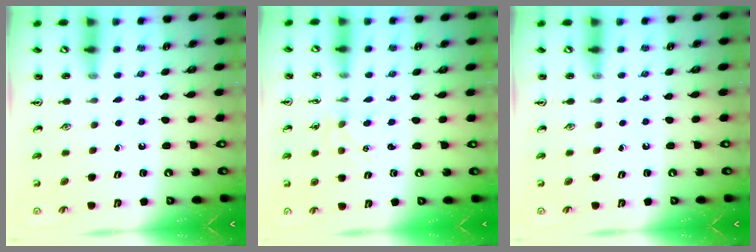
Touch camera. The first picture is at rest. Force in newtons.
{"total": 1.0, "press": 0.9, "slide": 0.2}
{"total": 0.0}